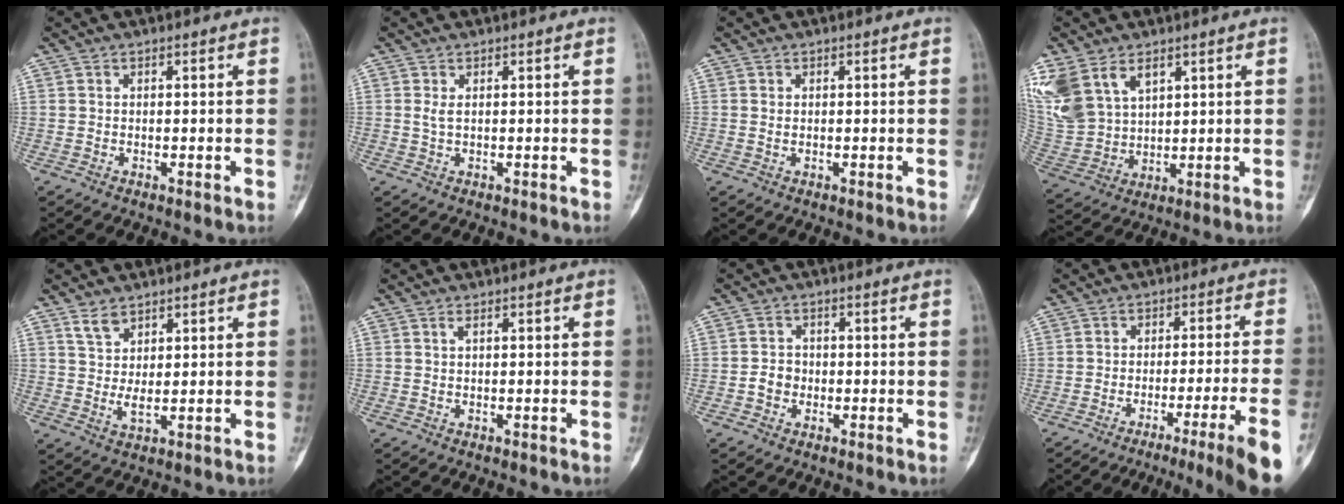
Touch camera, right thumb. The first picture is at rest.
{"total": 1.2, "force": [0.3, 0.4, 1.1], "torque": [-0.030, 0.002, 0.010]}
{"total": 0.6, "force": [0.2, 0.4, 0.4], "torque": [-0.011, 0.002, 0.006]}
{"total": 15.8, "force": [7.9, 10.5, 8.8], "torque": [-0.202, -0.006, 0.176]}
{"total": 4.2, "force": [2.7, 2.1, 2.5], "torque": [-0.044, -0.020, 0.058]}
{"total": 0.6, "force": [0.2, 0.0, 0.5], "torque": [-0.012, 0.004, 0.004]}
{"total": 2.9, "force": [-0.8, 2.5, 1.2], "torque": [-0.009, 0.010, -0.019]}
{"total": 14.0, "force": [-8.4, -0.9, 11.1], "torque": [-0.138, 0.035, -0.119]}